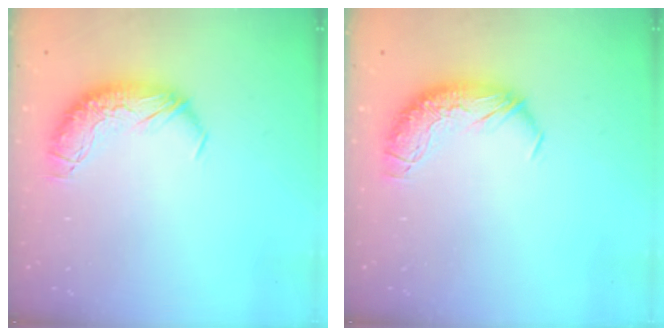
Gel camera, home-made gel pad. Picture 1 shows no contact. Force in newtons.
{"total": 0.0}